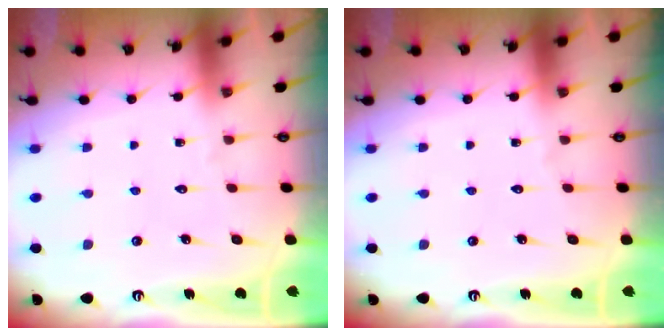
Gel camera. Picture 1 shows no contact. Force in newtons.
{"total": 0.0}